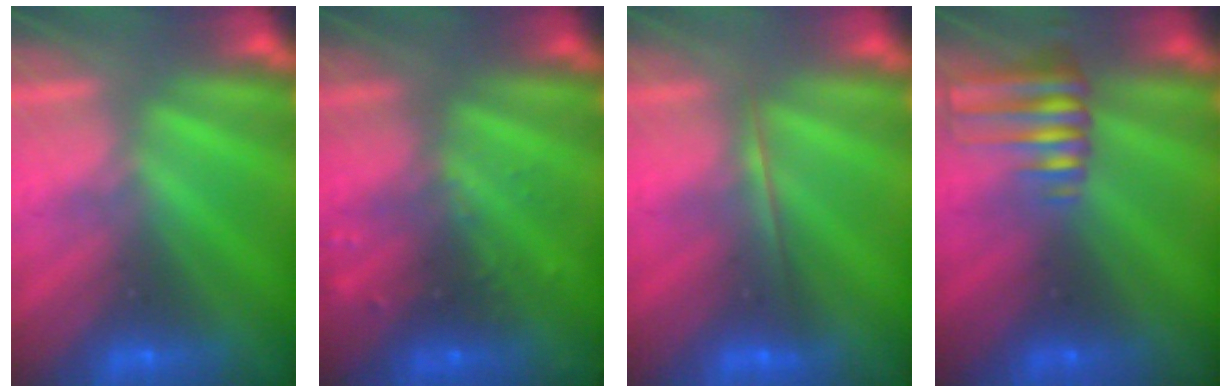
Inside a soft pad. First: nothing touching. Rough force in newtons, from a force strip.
{"total": 2.7}
{"total": 1.8}
{"total": 8.4}